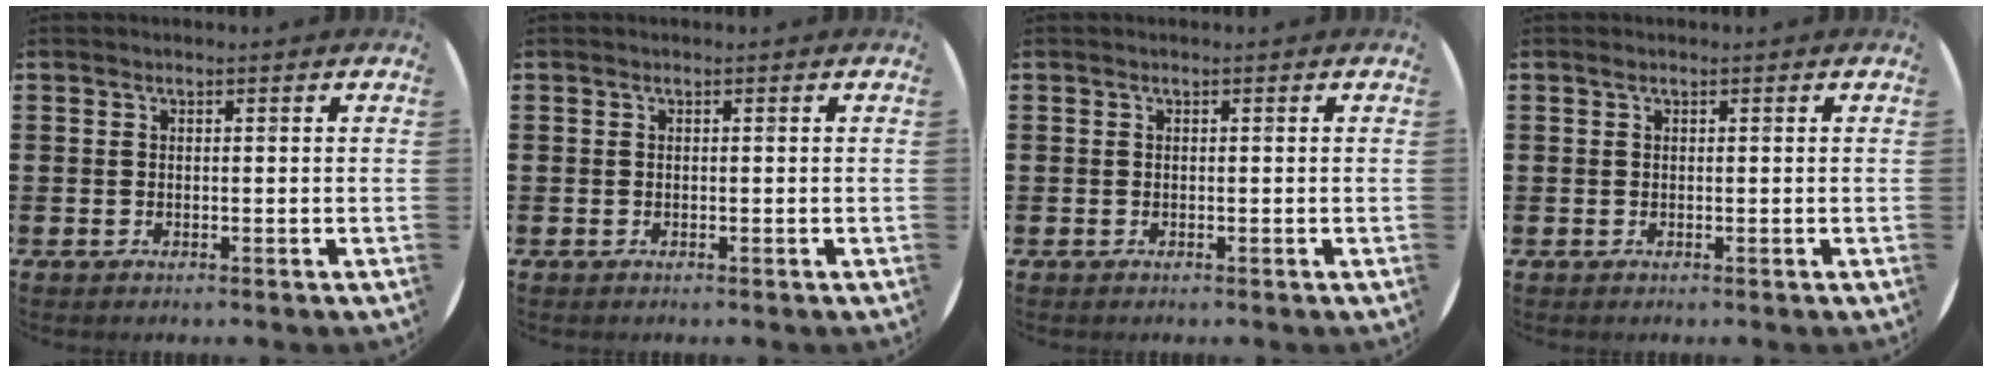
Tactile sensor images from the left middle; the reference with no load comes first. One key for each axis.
{"total": 0.0}
{"total": 0.0}
{"total": 0.0}